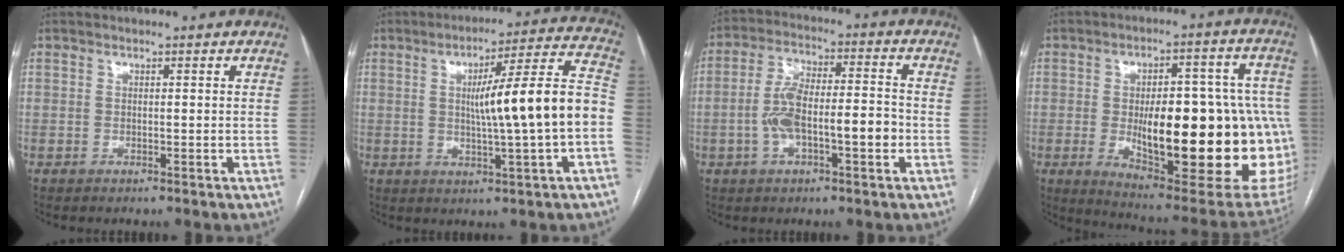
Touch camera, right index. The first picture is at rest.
{"total": 15.2, "force": [-1.0, -0.2, 15.2], "torque": [-0.216, 0.023, -0.016]}
{"total": 10.4, "force": [-2.5, 3.1, 9.6], "torque": [-0.184, 0.028, -0.041]}
{"total": 29.7, "force": [-3.6, 9.4, 27.9], "torque": [-0.309, 0.007, -0.025]}